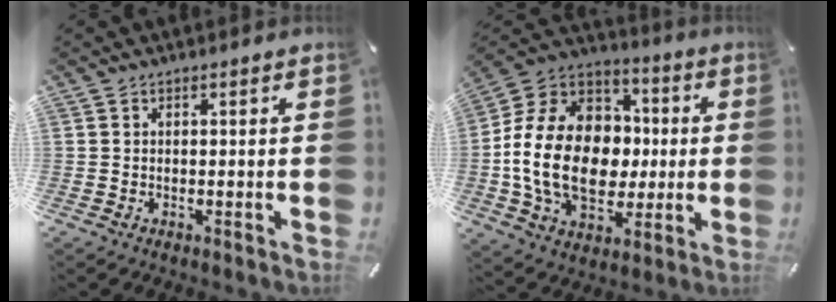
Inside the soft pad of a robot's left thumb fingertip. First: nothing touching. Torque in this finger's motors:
{"motor_torque": [1.50, 2.45, 2.77, 0.00, 0.32]}